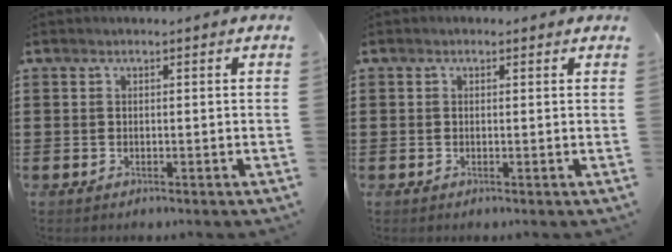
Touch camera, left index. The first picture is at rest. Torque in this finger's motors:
{"motor_torque": [2.14, 0.00, -0.08, -0.19]}